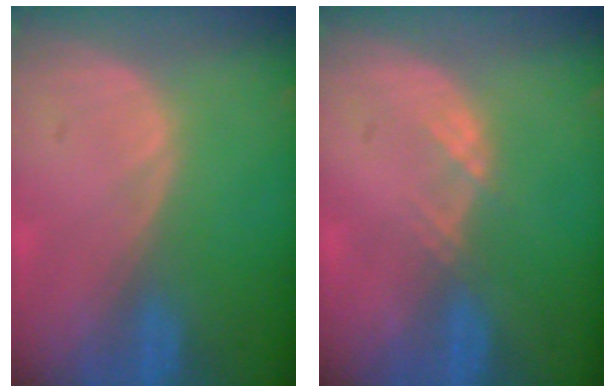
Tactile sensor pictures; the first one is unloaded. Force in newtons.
{"total": 1.5, "press": 1.3, "slide": 0.8}